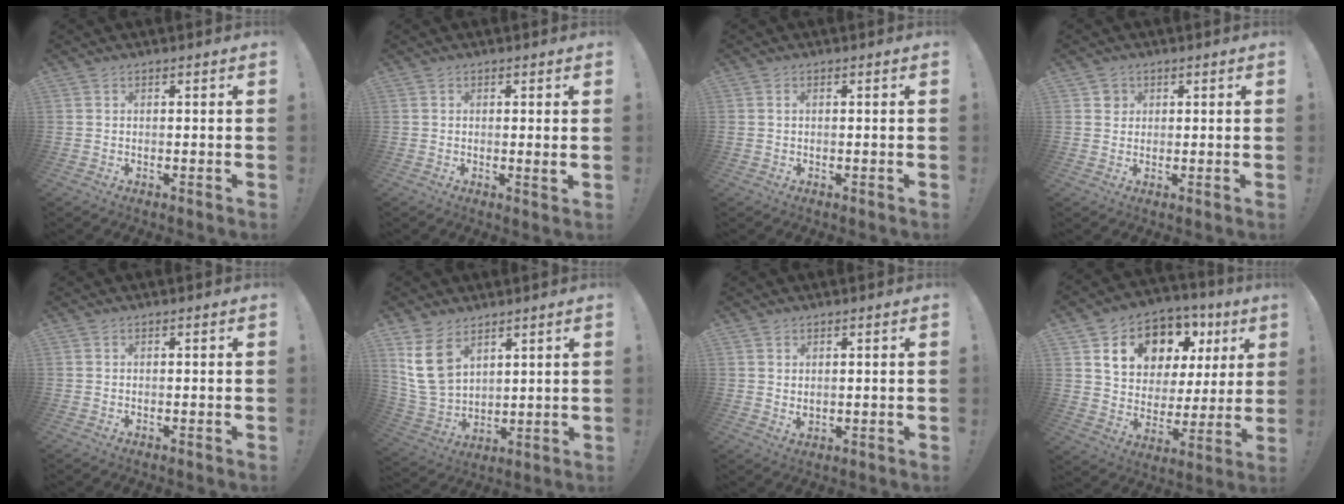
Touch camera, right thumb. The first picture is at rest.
{"total": 1.9, "force": [0.6, -0.2, 1.8], "torque": [-0.017, -0.008, 0.006]}
{"total": 0.6, "force": [0.2, 0.3, 0.5], "torque": [-0.012, 0.002, 0.003]}
{"total": 2.7, "force": [1.0, 2.5, 0.5], "torque": [0.010, -0.003, 0.014]}
{"total": 0.0}
{"total": 12.9, "force": [7.1, 8.3, 6.9], "torque": [-0.149, -0.039, 0.142]}
{"total": 2.1, "force": [1.5, 1.2, 0.8], "torque": [-0.002, -0.013, 0.026]}
{"total": 14.7, "force": [9.1, 10.0, 5.9], "torque": [-0.101, -0.062, 0.182]}